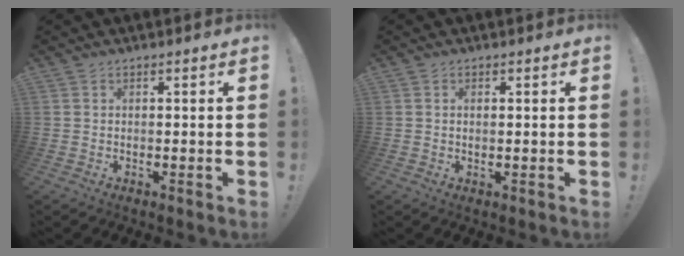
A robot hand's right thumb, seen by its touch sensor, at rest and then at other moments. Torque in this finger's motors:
{"motor_torque": [-0.13, -0.11, 0.05, -0.01, -0.01]}